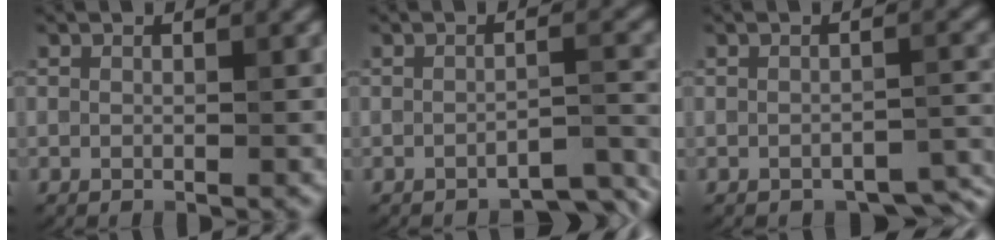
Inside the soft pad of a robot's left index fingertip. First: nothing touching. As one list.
[{"total": 3.5, "force": [-3.1, 0.6, 1.4], "torque": [-0.015, 0.006, -0.043]}, {"total": 2.9, "force": [-2.3, 1.0, 1.3], "torque": [-0.022, -0.002, -0.024]}]